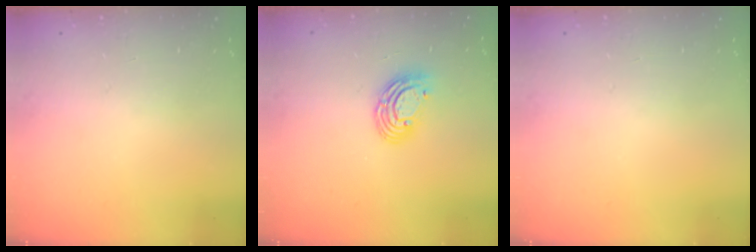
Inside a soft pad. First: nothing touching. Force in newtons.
{"total": 8.8, "press": 8.7, "slide": 1.5}
{"total": 0.0}